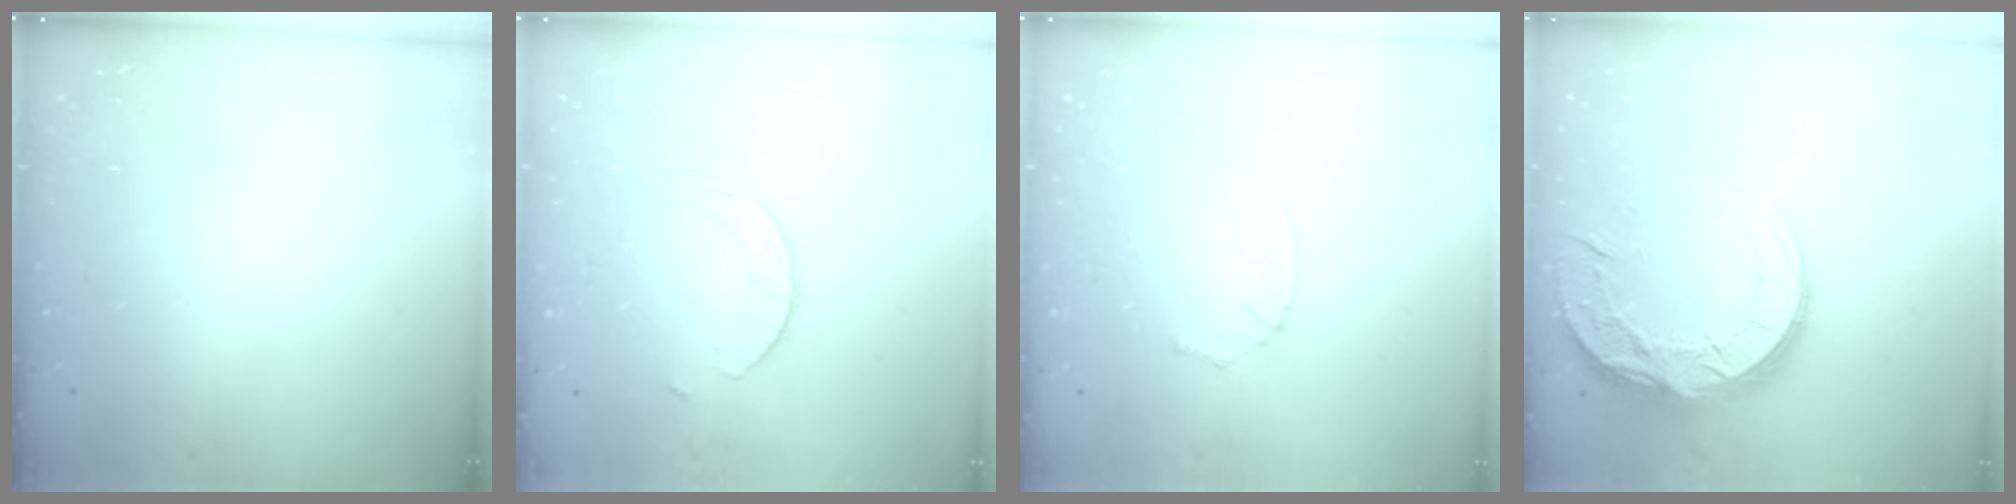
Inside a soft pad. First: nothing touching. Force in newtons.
{"total": 4.1, "press": 4.1, "slide": 0.4}
{"total": 3.5, "press": 3.5, "slide": 0.3}
{"total": 17.9, "press": 17.8, "slide": 1.3}